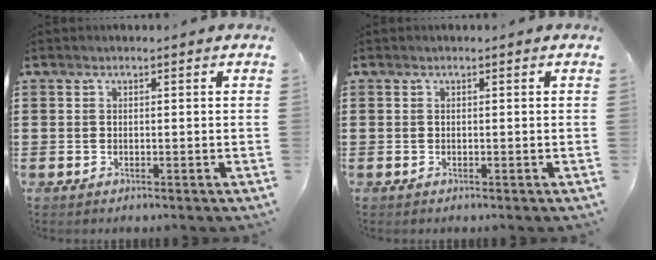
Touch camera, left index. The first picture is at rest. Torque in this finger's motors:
{"motor_torque": [-0.01, 0.00, 0.00, 0.00]}